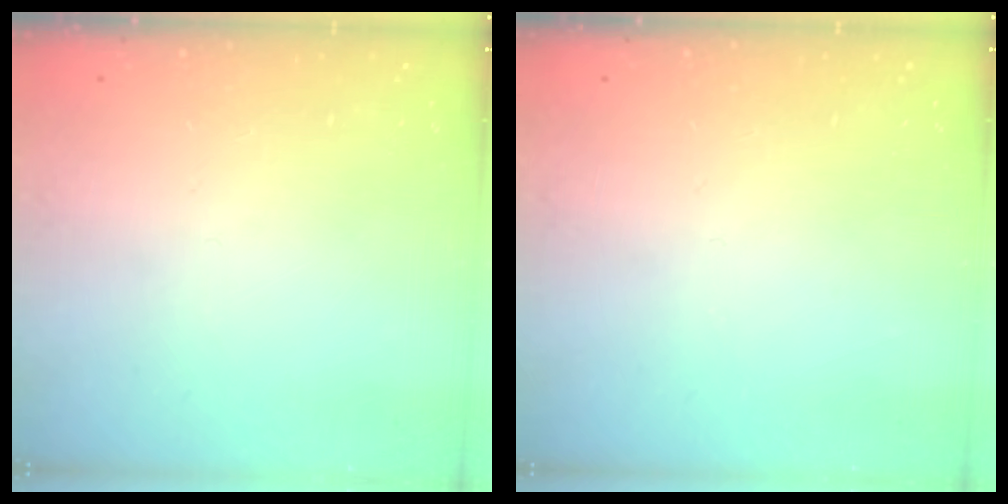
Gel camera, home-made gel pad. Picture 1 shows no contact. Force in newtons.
{"total": 0.0}